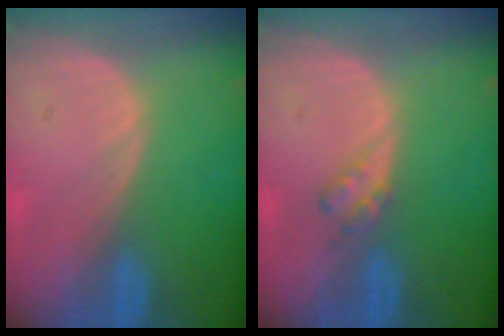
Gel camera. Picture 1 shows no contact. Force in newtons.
{"total": 2.3, "press": 2.2, "slide": 0.3}